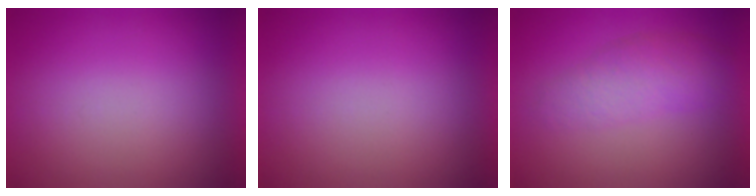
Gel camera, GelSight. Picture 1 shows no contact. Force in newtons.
{"total": 0.0}
{"total": 3.0}